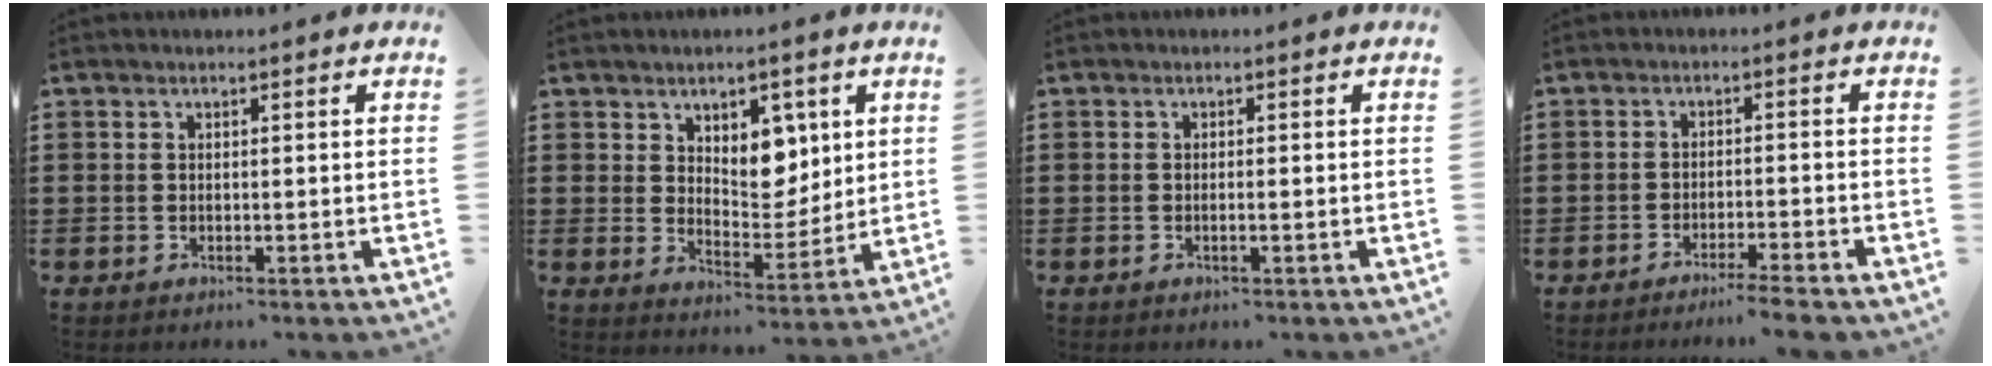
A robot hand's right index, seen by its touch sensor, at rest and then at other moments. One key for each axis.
{"total": 6.5, "fx": 3.6, "fy": 4.3, "fz": 3.3, "tx": -0.060, "ty": -0.008, "tz": 0.060}
{"total": 0.8, "fx": -0.4, "fy": -0.1, "fz": 0.7, "tx": -0.013, "ty": -0.004, "tz": -0.006}
{"total": 3.0, "fx": -2.7, "fy": -0.5, "fz": 1.1, "tx": -0.018, "ty": -0.004, "tz": -0.054}